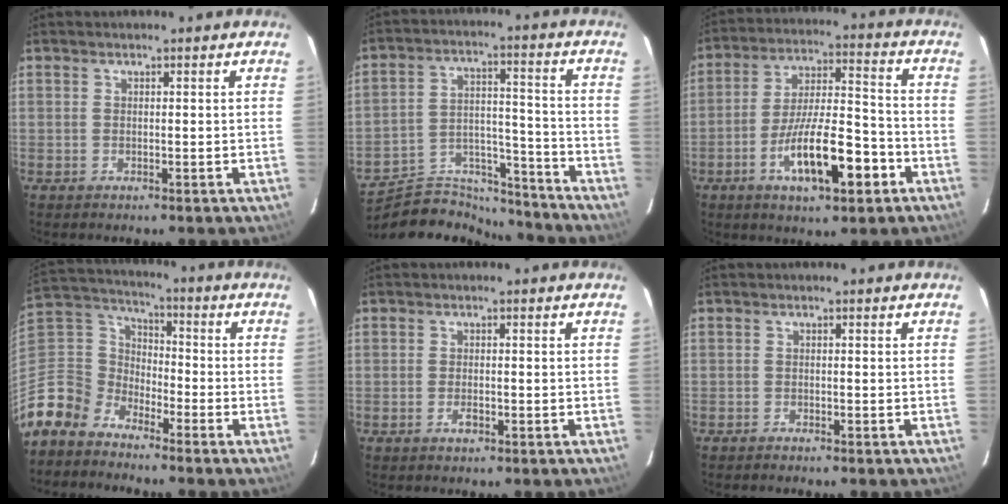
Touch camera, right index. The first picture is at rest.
{"total": 13.5, "force": [-12.9, 3.6, 1.5], "torque": [-0.027, 0.047, -0.208]}
{"total": 14.6, "force": [-6.6, 4.1, 12.3], "torque": [-0.222, -0.003, -0.104]}
{"total": 10.2, "force": [-7.8, 6.4, 1.7], "torque": [-0.076, 0.032, -0.178]}
{"total": 1.7, "force": [-0.9, 0.8, 1.3], "torque": [-0.026, 0.000, -0.016]}
{"total": 1.0, "force": [-1.0, -0.1, 0.2], "torque": [-0.012, 0.000, -0.019]}